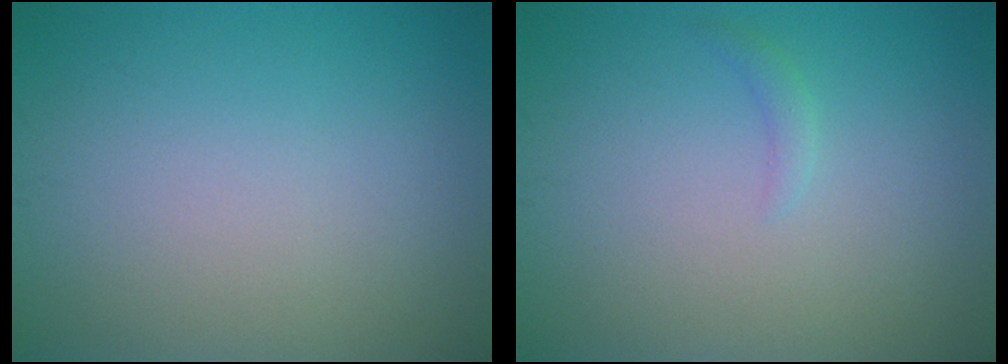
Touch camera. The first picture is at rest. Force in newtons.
{"total": 0.8, "press": 0.8, "slide": 0.1}